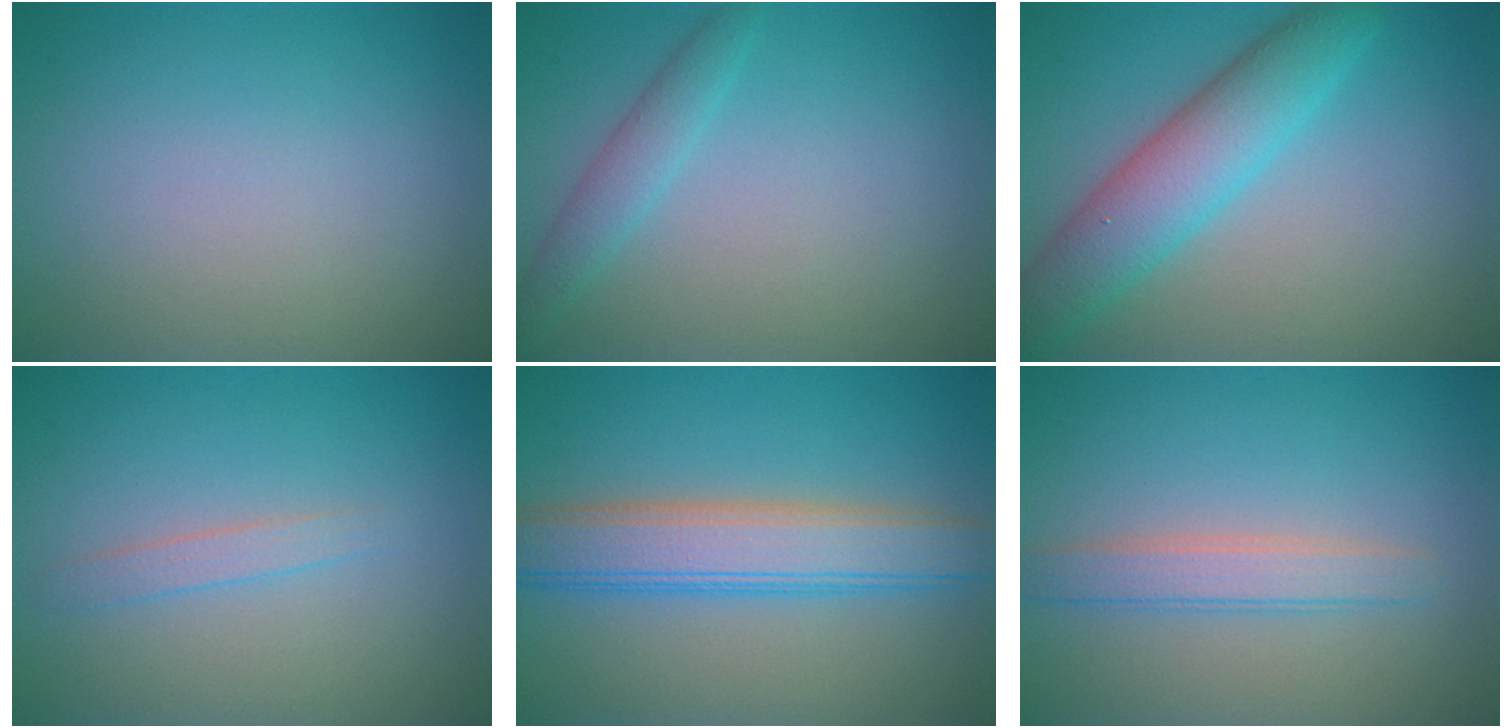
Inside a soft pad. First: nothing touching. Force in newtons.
{"total": 2.0, "press": 2.0, "slide": 0.1}
{"total": 6.2, "press": 6.2, "slide": 0.1}
{"total": 1.2, "press": 1.2, "slide": 0.0}
{"total": 5.9, "press": 5.9, "slide": 0.3}
{"total": 2.6, "press": 2.6, "slide": 0.2}